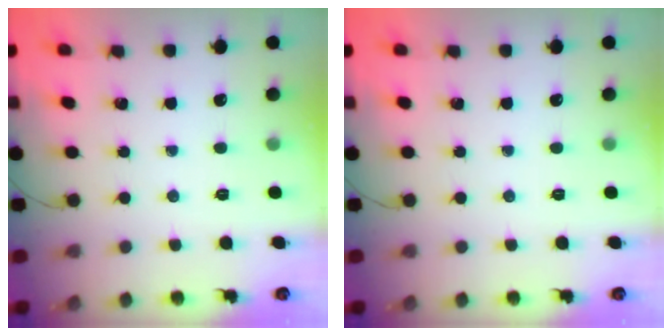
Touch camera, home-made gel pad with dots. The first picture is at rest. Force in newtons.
{"total": 0.0}